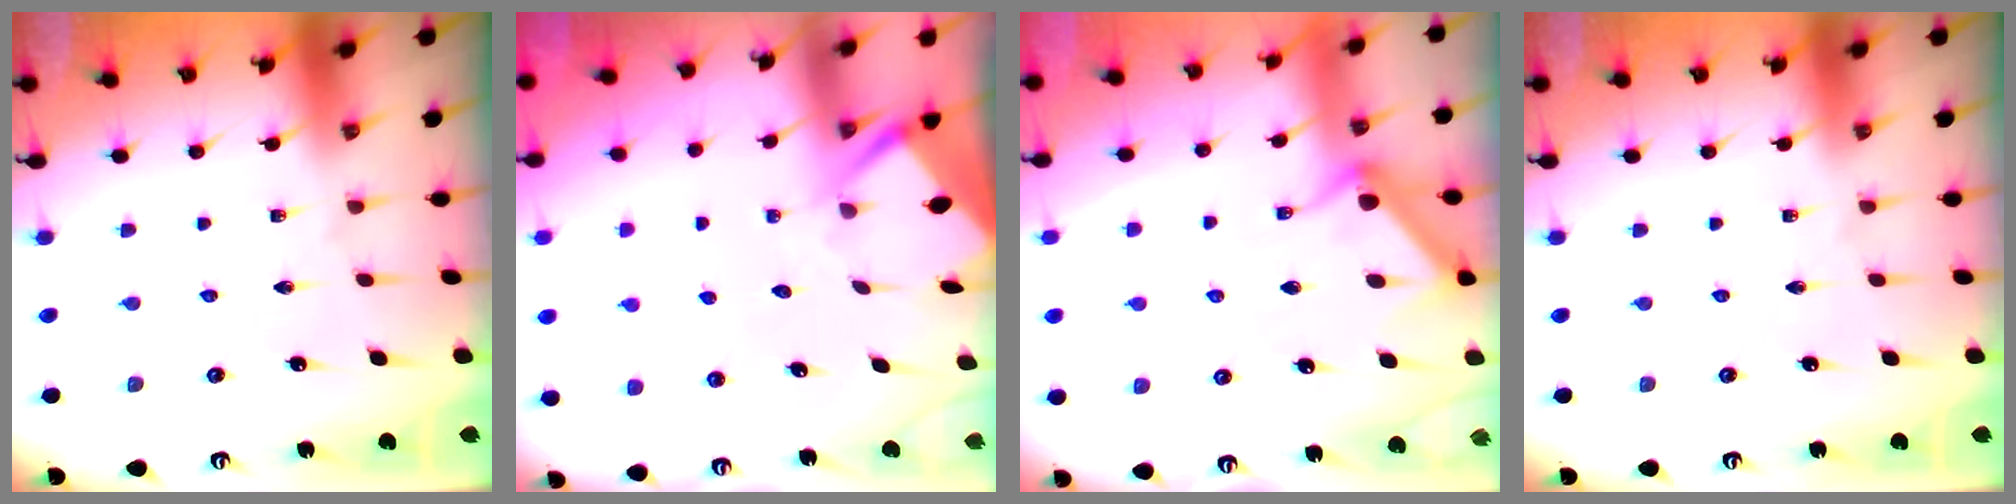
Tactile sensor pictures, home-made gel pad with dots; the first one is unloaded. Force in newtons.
{"total": 3.4, "press": 3.4, "slide": 0.3}
{"total": 8.6, "press": 8.6, "slide": 0.2}
{"total": 0.0}